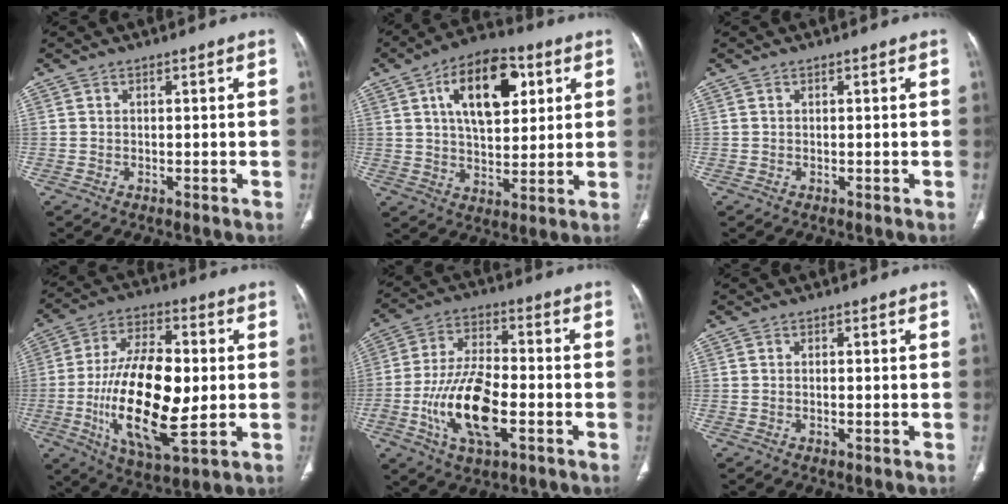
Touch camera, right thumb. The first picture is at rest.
{"total": 16.2, "force": [5.8, 8.6, 12.4], "torque": [-0.162, -0.007, 0.092]}
{"total": 0.0}
{"total": 21.6, "force": [-2.1, 9.0, 19.5], "torque": [-0.349, -0.001, -0.031]}
{"total": 15.5, "force": [-4.7, 7.0, 13.0], "torque": [-0.248, 0.019, -0.083]}
{"total": 0.6, "force": [-0.2, 0.1, 0.6], "torque": [-0.014, 0.000, -0.004]}